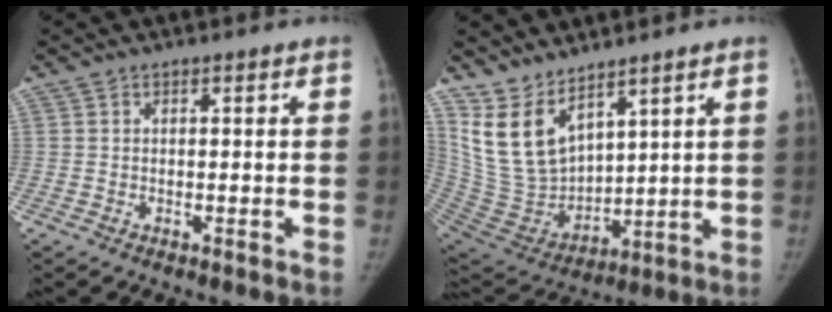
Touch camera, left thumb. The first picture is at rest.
{"total": 12.9, "force": [8.8, 6.3, 7.1], "torque": [-0.113, -0.056, 0.206]}